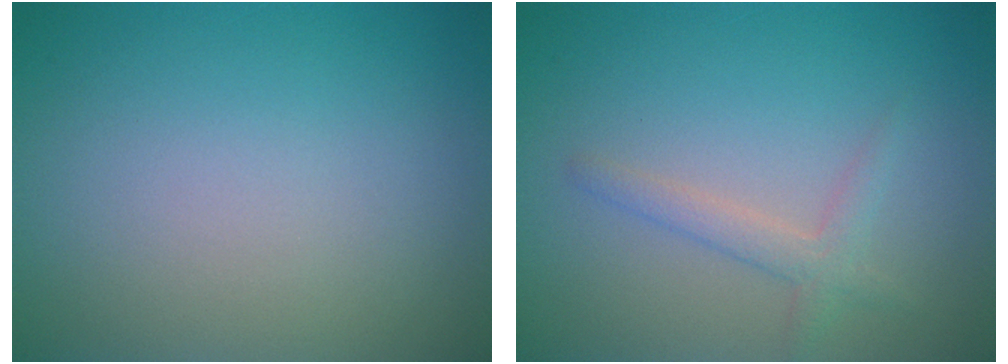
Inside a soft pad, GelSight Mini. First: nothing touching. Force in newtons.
{"total": 1.9, "press": 1.9, "slide": 0.1}